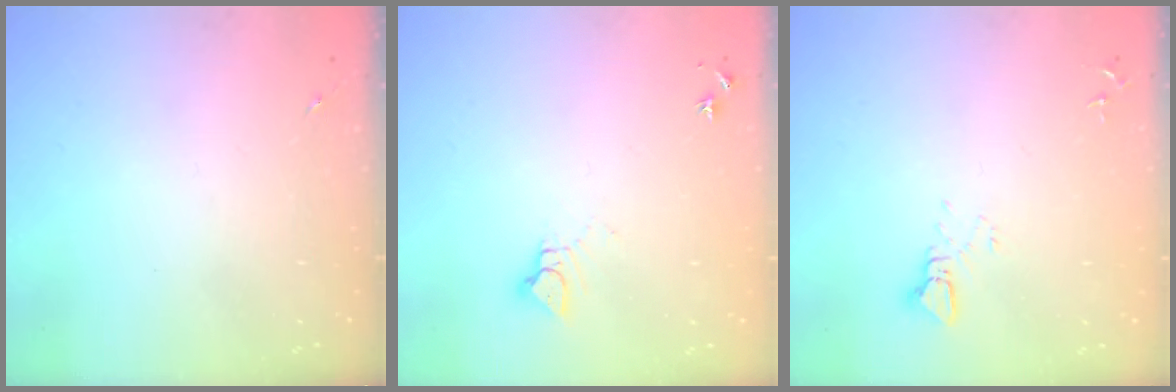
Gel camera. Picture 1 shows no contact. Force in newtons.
{"total": 4.2, "press": 4.2, "slide": 0.3}
{"total": 2.5, "press": 2.5, "slide": 0.1}